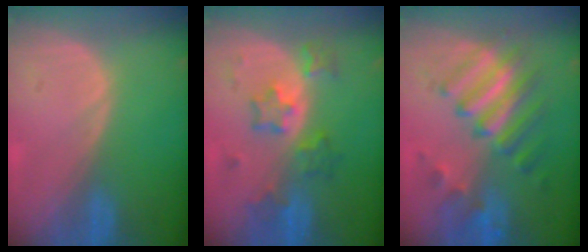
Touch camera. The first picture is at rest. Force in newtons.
{"total": 6.1, "press": 5.9, "slide": 1.6}
{"total": 8.7, "press": 8.3, "slide": 2.4}